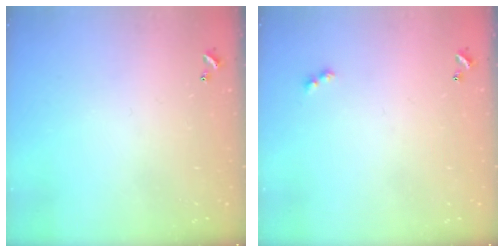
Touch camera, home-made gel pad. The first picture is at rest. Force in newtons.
{"total": 2.5, "press": 2.5, "slide": 0.6}